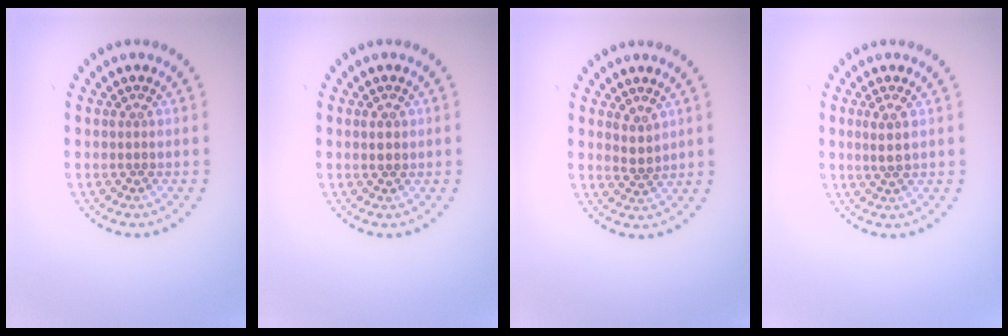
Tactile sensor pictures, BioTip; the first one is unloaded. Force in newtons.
{"total": 1.2, "press": 1.1, "slide": 0.3}
{"total": 1.8, "press": 1.4, "slide": 1.0}
{"total": 1.5, "press": 1.3, "slide": 0.7}